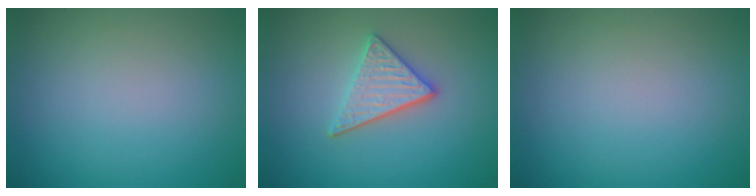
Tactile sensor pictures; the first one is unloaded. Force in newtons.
{"total": 3.5, "press": 3.0, "slide": 1.8}
{"total": 0.0}